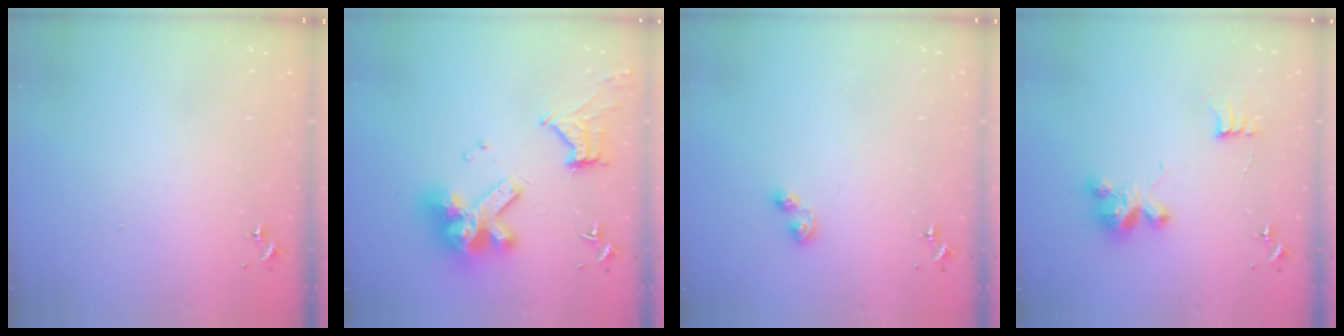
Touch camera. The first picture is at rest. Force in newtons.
{"total": 17.8, "press": 17.7, "slide": 1.9}
{"total": 5.5, "press": 5.5, "slide": 0.3}
{"total": 9.0, "press": 9.0, "slide": 0.3}